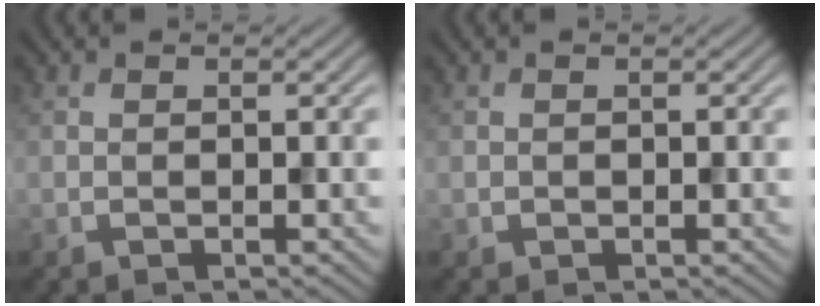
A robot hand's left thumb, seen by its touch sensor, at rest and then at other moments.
{"total": 0.0}